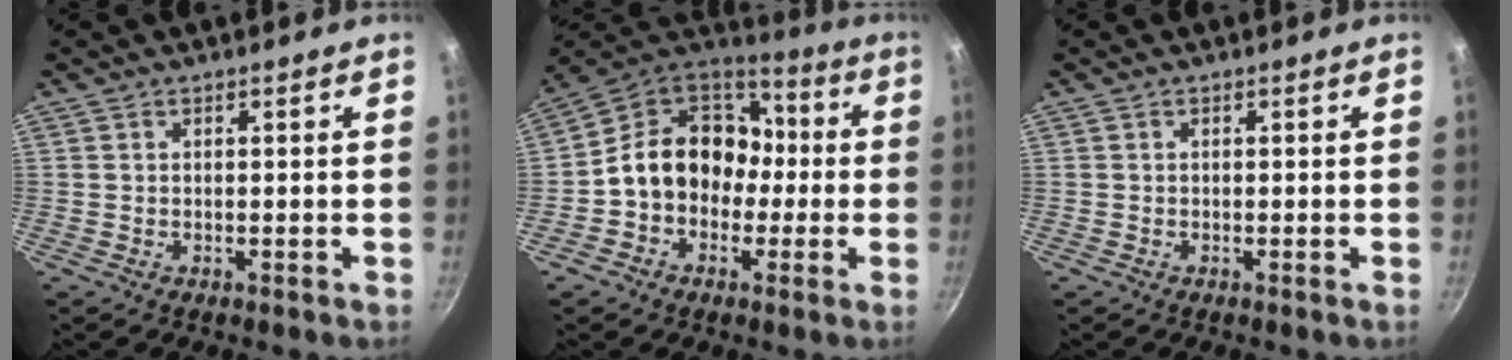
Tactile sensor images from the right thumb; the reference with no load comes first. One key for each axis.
{"total": 18.0, "fx": -0.6, "fy": 15.0, "fz": 10.1, "tx": -0.129, "ty": 0.059, "tz": -0.013}
{"total": 0.0}